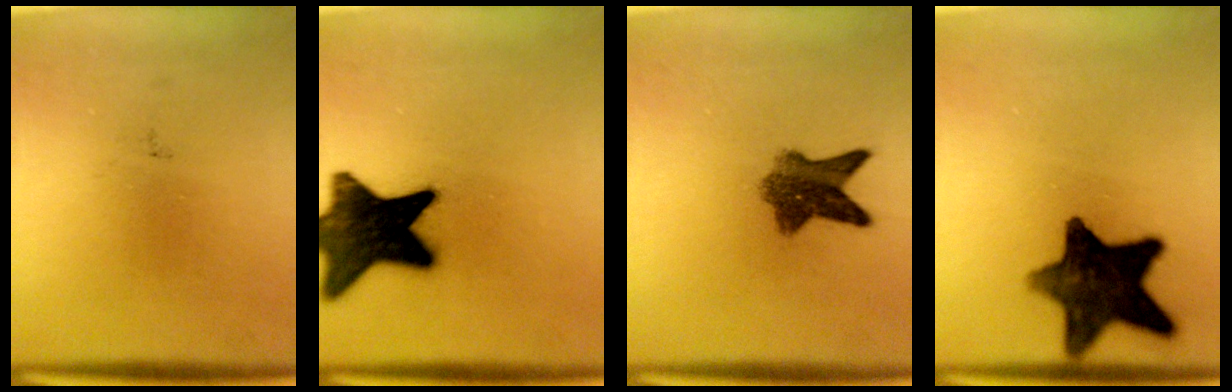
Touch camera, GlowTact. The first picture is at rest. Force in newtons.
{"total": 18.0}
{"total": 6.9}
{"total": 13.2}